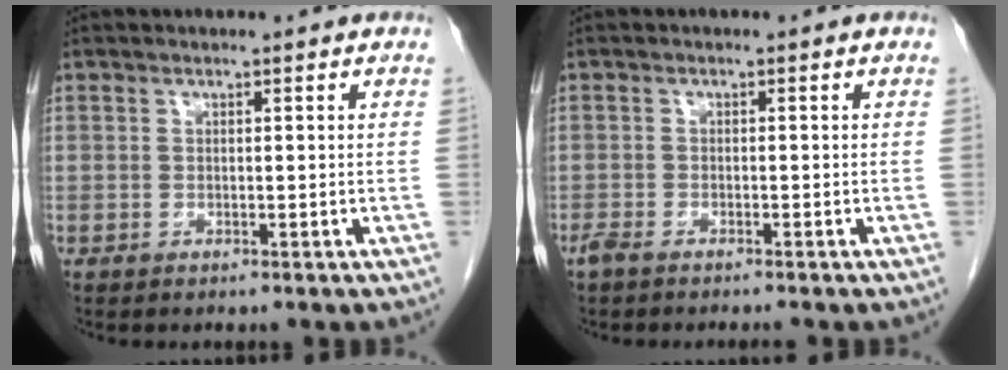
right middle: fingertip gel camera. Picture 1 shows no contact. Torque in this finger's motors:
{"motor_torque": [0.22, -0.12, 0.00, 0.00]}